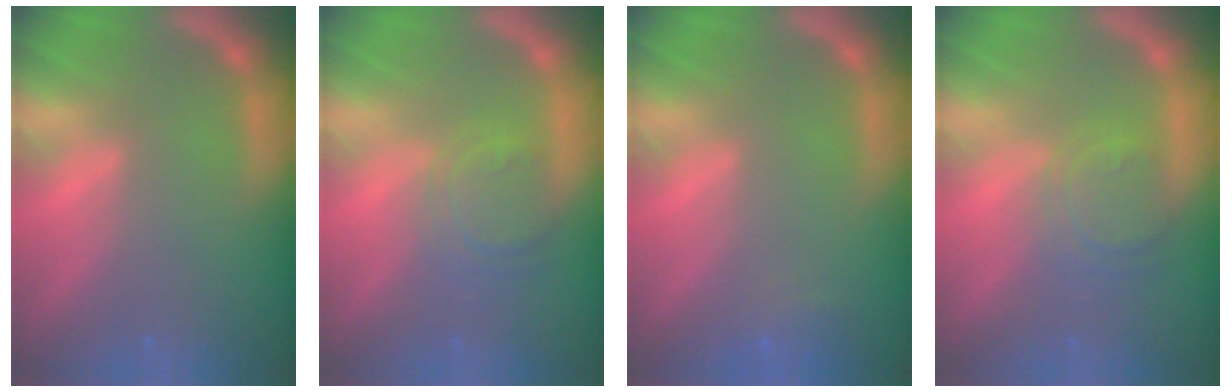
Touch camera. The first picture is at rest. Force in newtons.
{"total": 4.5}
{"total": 1.9}
{"total": 4.5}